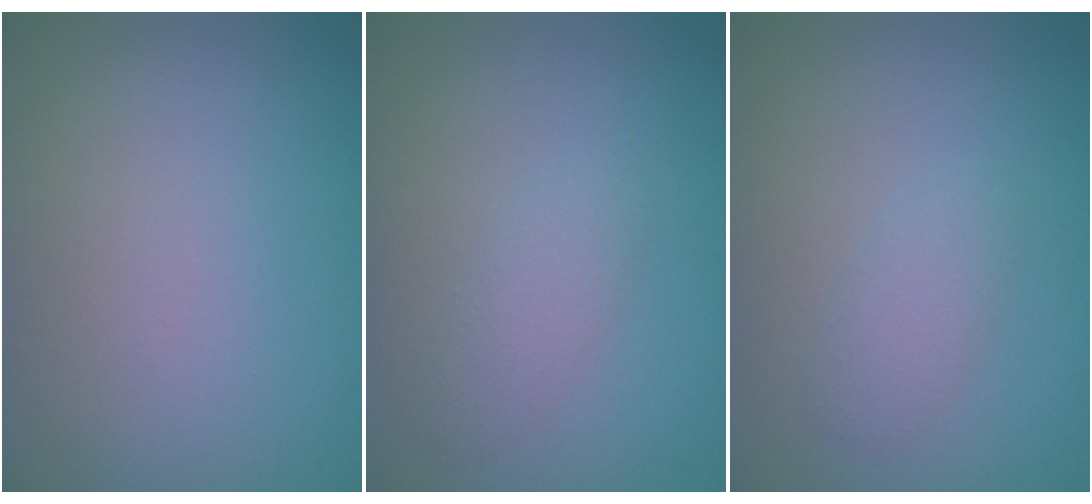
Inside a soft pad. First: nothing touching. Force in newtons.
{"total": 1.7, "press": 1.7, "slide": 0.0}
{"total": 1.8, "press": 1.8, "slide": 0.2}